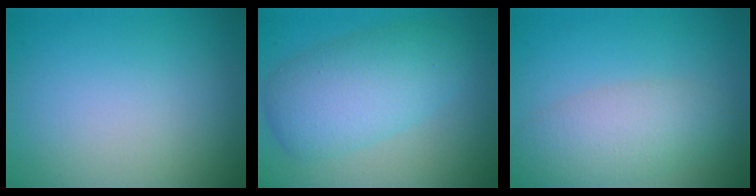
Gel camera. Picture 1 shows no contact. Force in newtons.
{"total": 6.5, "press": 6.5, "slide": 0.1}
{"total": 4.6, "press": 4.6, "slide": 0.2}